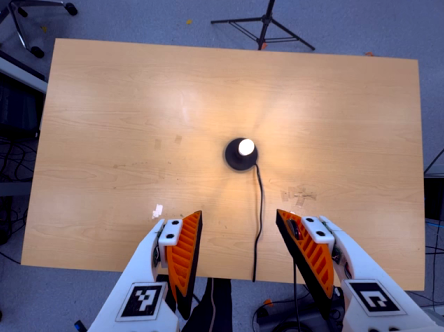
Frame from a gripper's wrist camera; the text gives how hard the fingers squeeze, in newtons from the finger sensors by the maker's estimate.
{"total": 0.0}